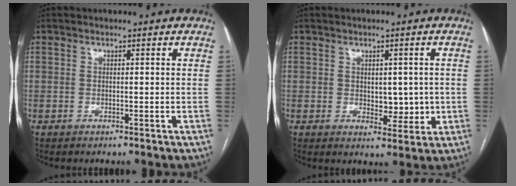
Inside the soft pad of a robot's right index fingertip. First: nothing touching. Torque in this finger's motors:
{"motor_torque": [-0.01, 0.00, 0.03, 0.00]}